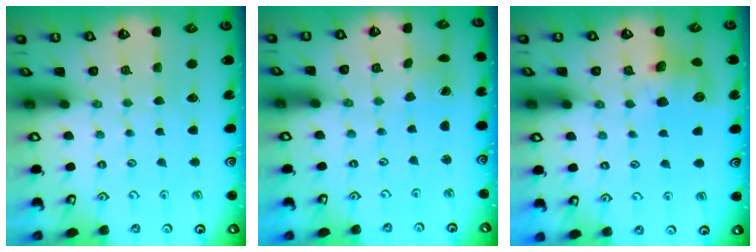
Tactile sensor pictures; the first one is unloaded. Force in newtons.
{"total": 0.9, "press": 0.9, "slide": 0.3}
{"total": 10.1, "press": 10.1, "slide": 0.6}